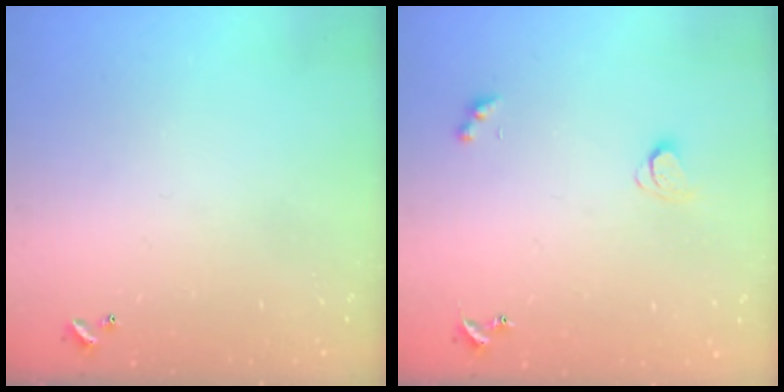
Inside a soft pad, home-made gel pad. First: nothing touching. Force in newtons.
{"total": 1.7, "press": 1.7, "slide": 0.3}